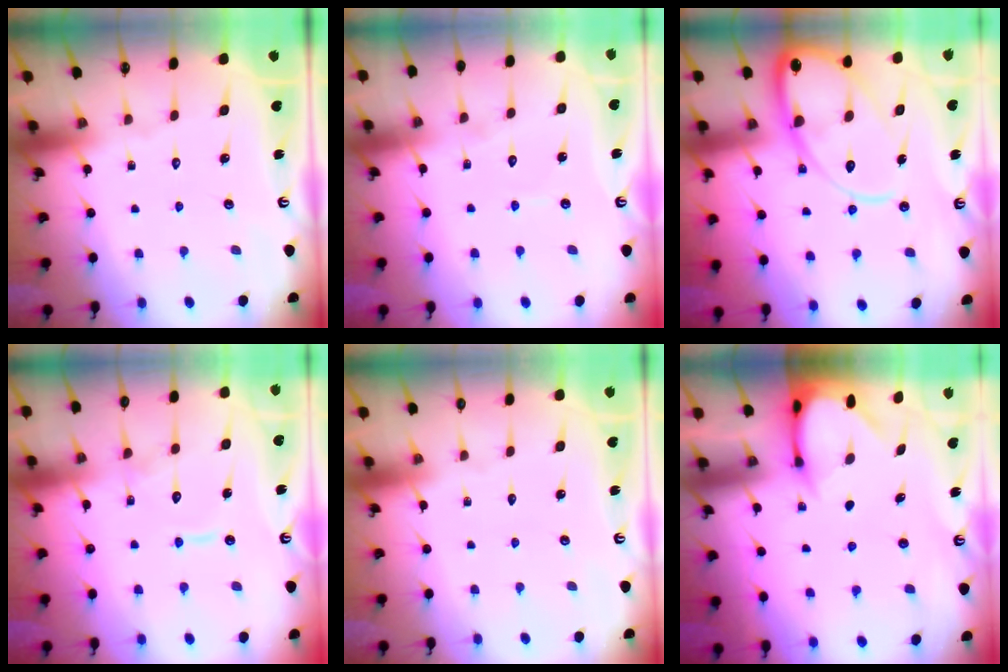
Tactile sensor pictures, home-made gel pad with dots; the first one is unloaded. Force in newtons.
{"total": 3.7, "press": 3.7, "slide": 0.3}
{"total": 15.2, "press": 15.2, "slide": 1.5}
{"total": 9.8, "press": 9.8, "slide": 0.9}
{"total": 0.0}
{"total": 3.5, "press": 3.5, "slide": 0.3}